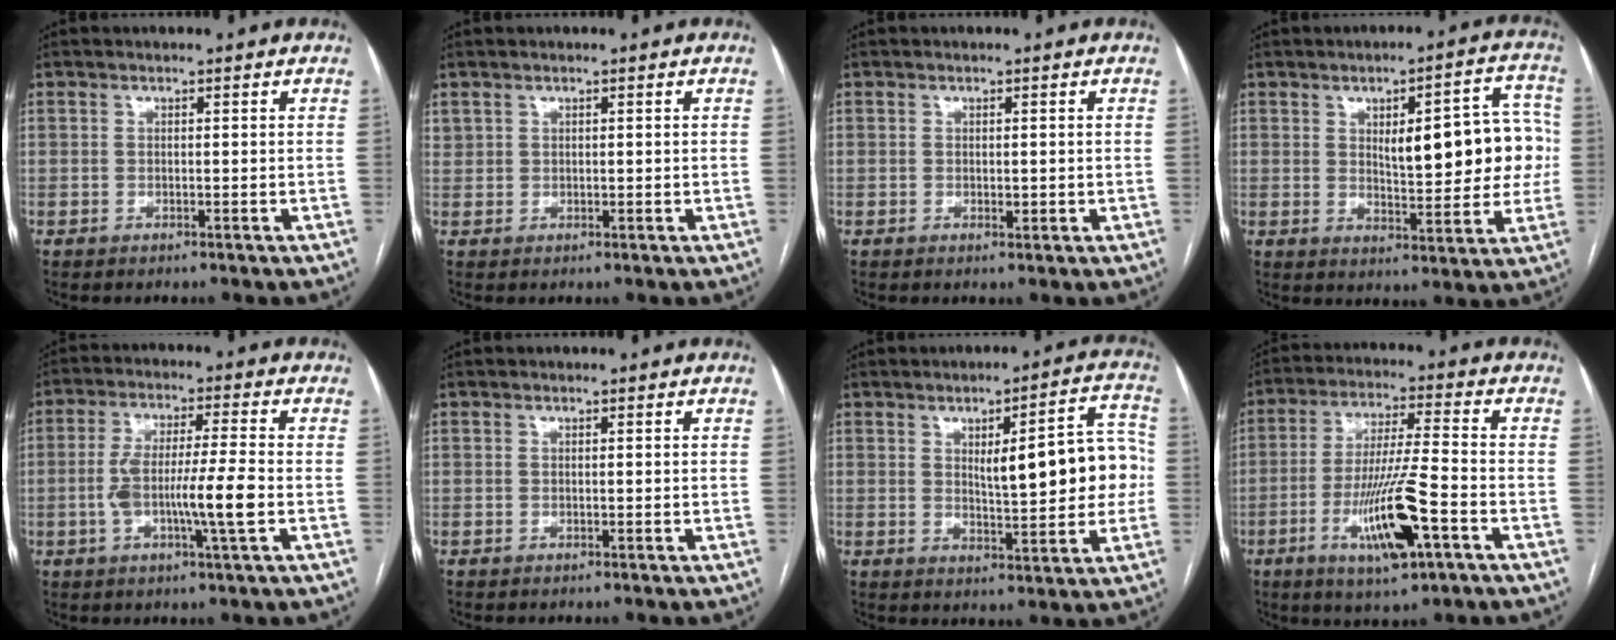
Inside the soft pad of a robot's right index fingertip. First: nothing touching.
{"total": 1.3, "force": [1.0, 0.8, 0.3], "torque": [-0.002, 0.005, 0.020]}
{"total": 1.2, "force": [0.0, 0.5, 1.1], "torque": [-0.015, -0.003, 0.002]}
{"total": 13.3, "force": [1.6, 4.6, 12.4], "torque": [-0.153, 0.029, 0.029]}
{"total": 9.7, "force": [-2.0, 0.1, 9.5], "torque": [-0.179, 0.002, -0.040]}
{"total": 0.0}
{"total": 12.2, "force": [0.8, 3.1, 11.7], "torque": [-0.150, 0.025, 0.018]}
{"total": 12.9, "force": [-5.0, 1.0, 11.9], "torque": [-0.228, -0.015, -0.086]}